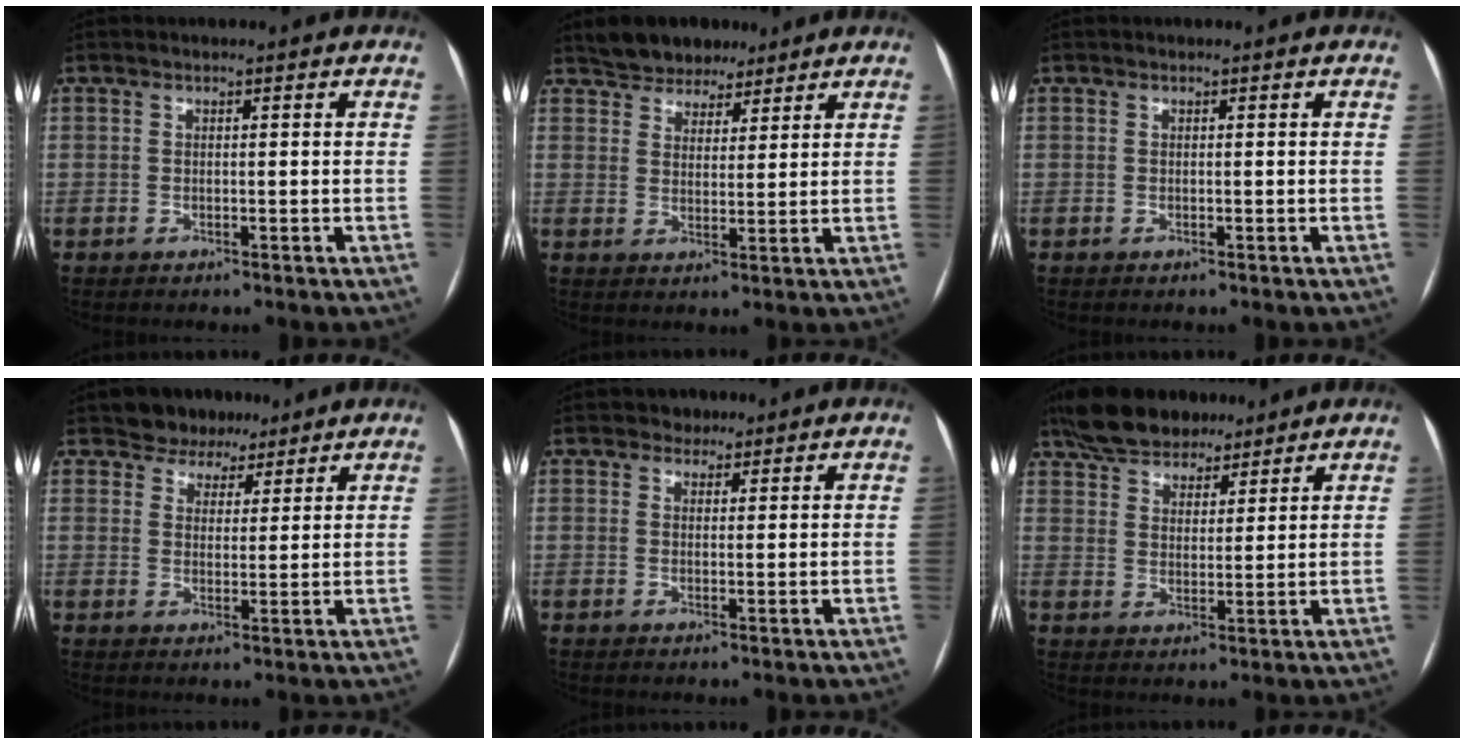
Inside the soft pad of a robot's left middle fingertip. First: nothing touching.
{"total": 6.7, "force": [5.5, 3.4, 1.6], "torque": [-0.022, 0.015, 0.094]}
{"total": 0.0}
{"total": 5.2, "force": [4.2, 3.1, 0.1], "torque": [0.003, 0.002, 0.057]}
{"total": 1.9, "force": [1.4, 1.3, -0.1], "torque": [0.004, 0.003, 0.016]}
{"total": 11.6, "force": [9.5, 4.8, 4.6], "torque": [-0.078, 0.031, 0.163]}